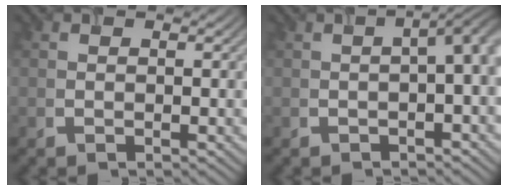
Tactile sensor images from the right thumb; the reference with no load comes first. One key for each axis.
{"total": 3.8, "fx": -0.2, "fy": 1.1, "fz": 3.7, "tx": -0.048, "ty": 0.005, "tz": -0.001}